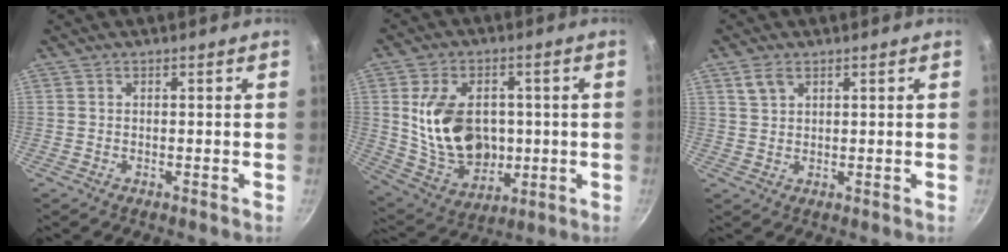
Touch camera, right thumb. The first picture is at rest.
{"total": 17.6, "force": [1.1, 12.6, 12.2], "torque": [-0.182, -0.004, 0.035]}
{"total": 3.1, "force": [1.8, 1.9, 1.8], "torque": [-0.026, 0.000, 0.037]}